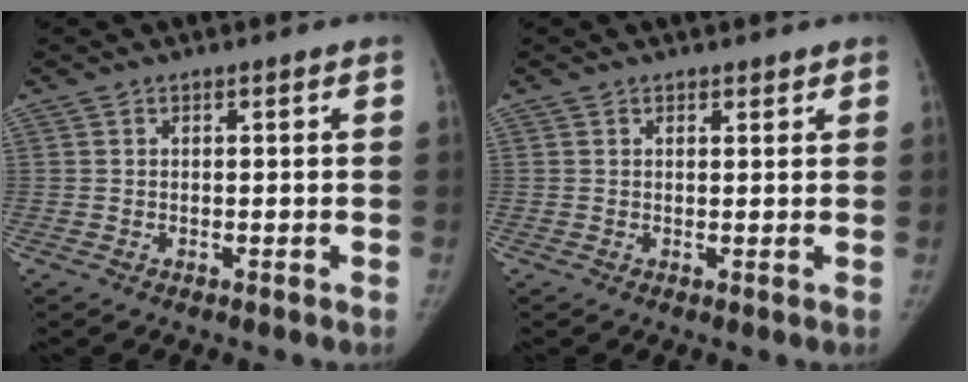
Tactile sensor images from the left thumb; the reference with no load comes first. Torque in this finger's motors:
{"motor_torque": [-0.58, -0.06, 0.03, 0.30, -0.02]}